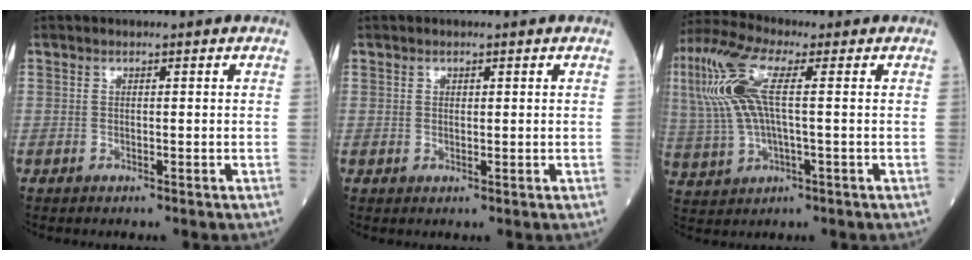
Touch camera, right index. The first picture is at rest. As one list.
[{"total": 0.6, "force": [0.3, 0.4, 0.2], "torque": [-0.006, 0.000, 0.008]}, {"total": 14.5, "force": [3.2, 4.8, 13.3], "torque": [-0.324, 0.024, 0.059]}]